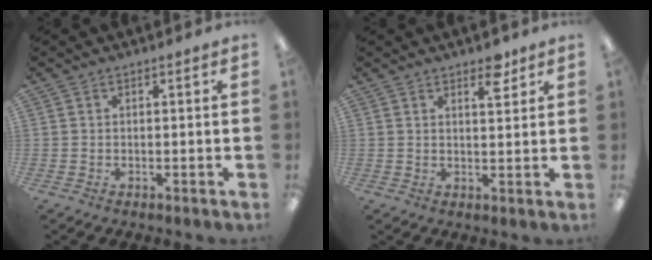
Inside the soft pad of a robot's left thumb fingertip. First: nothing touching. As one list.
[{"total": 4.7, "force": [3.5, 1.8, 2.6], "torque": [-0.018, -0.019, 0.053]}]